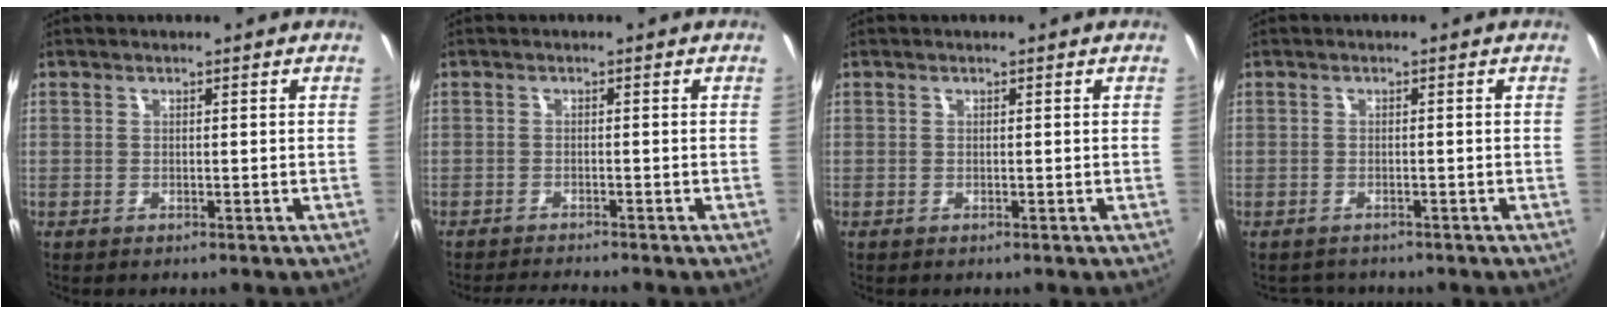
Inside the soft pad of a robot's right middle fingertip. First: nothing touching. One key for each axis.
{"total": 3.9, "fx": -3.7, "fy": -0.5, "fz": 1.0, "tx": -0.031, "ty": -0.013, "tz": -0.067}
{"total": 0.0}
{"total": 2.0, "fx": -1.8, "fy": 0.9, "fz": 0.2, "tx": -0.008, "ty": -0.003, "tz": -0.028}